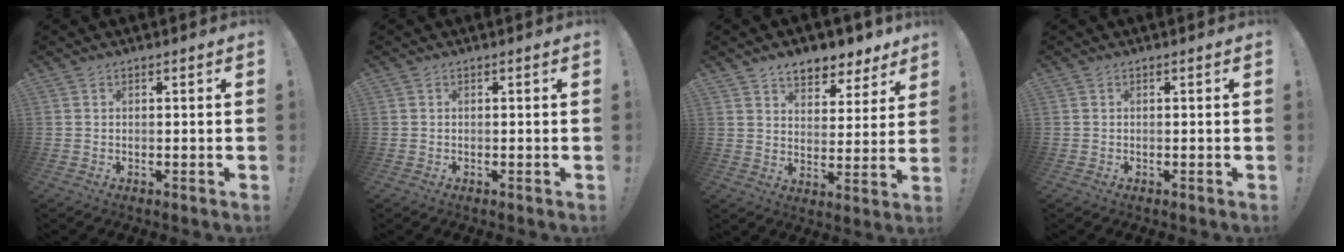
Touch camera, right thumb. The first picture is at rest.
{"total": 0.0}
{"total": 8.2, "force": [6.7, 3.9, 2.6], "torque": [-0.027, -0.056, 0.121]}
{"total": 0.0}